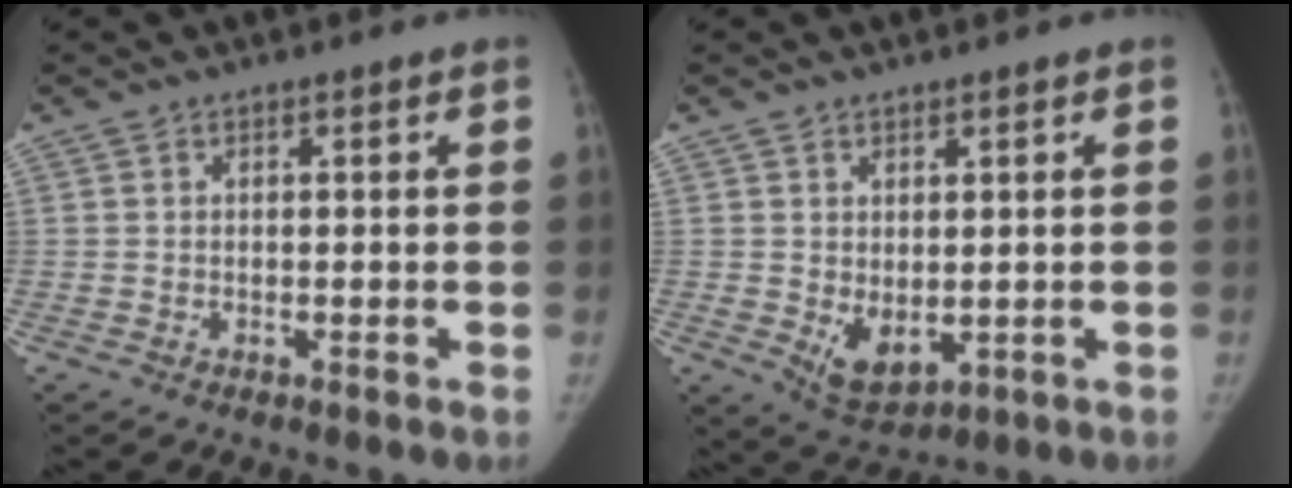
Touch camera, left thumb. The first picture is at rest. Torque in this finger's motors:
{"motor_torque": [0.75, 0.79, -0.08, -0.04, 0.18]}